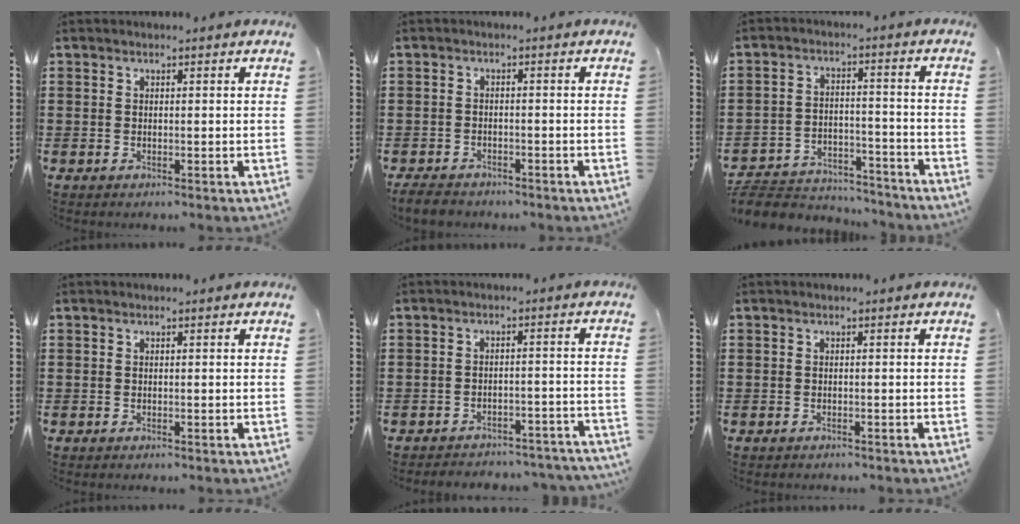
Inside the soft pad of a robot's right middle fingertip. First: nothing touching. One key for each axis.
{"total": 2.7, "fx": -2.6, "fy": 0.8, "fz": 0.4, "tx": -0.017, "ty": 0.000, "tz": -0.057}
{"total": 6.7, "fx": -6.5, "fy": 1.3, "fz": 1.1, "tx": -0.023, "ty": 0.016, "tz": -0.130}
{"total": 0.0}
{"total": 3.2, "fx": -3.2, "fy": 0.4, "fz": 0.0, "tx": -0.004, "ty": 0.002, "tz": -0.070}
{"total": 0.6, "fx": -0.6, "fy": 0.1, "fz": 0.0, "tx": -0.001, "ty": 0.002, "tz": -0.013}